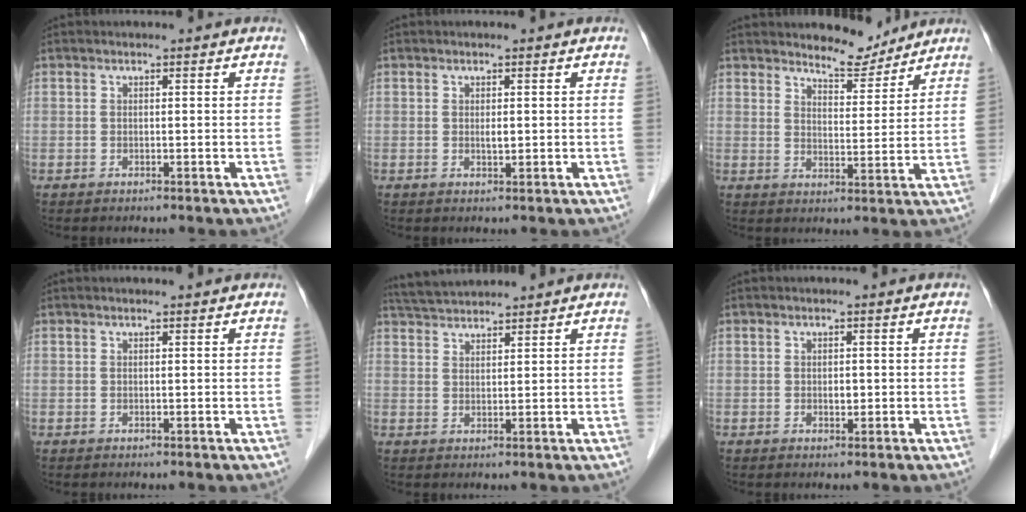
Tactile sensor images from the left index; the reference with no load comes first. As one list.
[{"total": 0.9, "force": [0.1, 0.3, 0.8], "torque": [-0.016, -0.003, 0.004]}, {"total": 5.7, "force": [5.5, 1.2, 0.9], "torque": [-0.018, -0.014, 0.089]}, {"total": 0.7, "force": [0.7, 0.0, 0.3], "torque": [-0.007, 0.011, 0.012]}, {"total": 5.3, "force": [5.2, 0.3, 1.2], "torque": [-0.029, 0.034, 0.098]}, {"total": 1.0, "force": [-0.1, 0.7, 0.8], "torque": [-0.013, 0.000, 0.001]}]